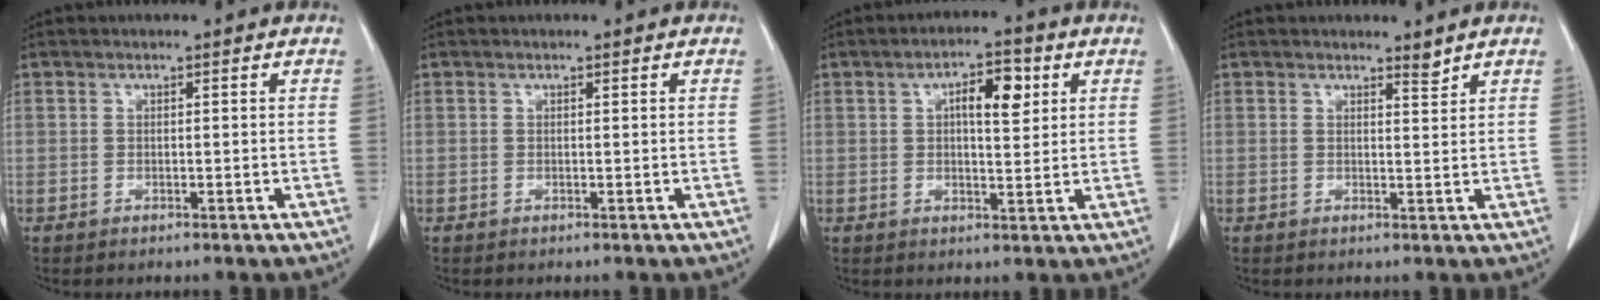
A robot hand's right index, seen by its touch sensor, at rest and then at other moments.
{"total": 0.0}
{"total": 6.2, "force": [2.1, 2.2, 5.4], "torque": [-0.086, 0.010, 0.033]}
{"total": 1.4, "force": [1.4, 0.1, 0.3], "torque": [-0.010, -0.007, 0.025]}